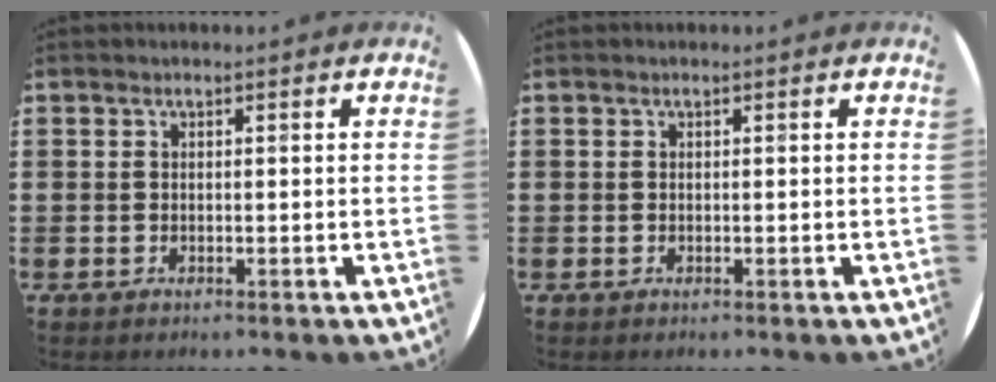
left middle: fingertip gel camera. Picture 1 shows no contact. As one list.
[{"total": 0.0}]